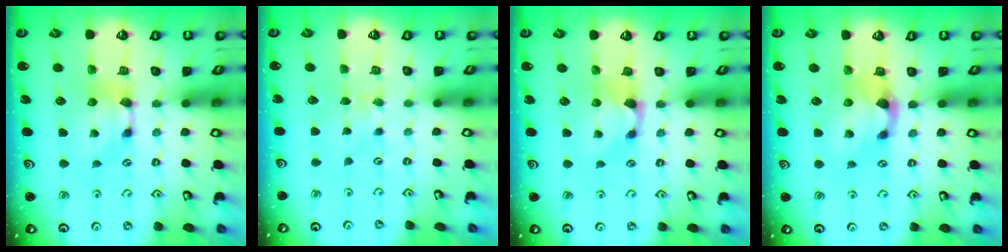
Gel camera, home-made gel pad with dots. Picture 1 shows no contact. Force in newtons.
{"total": 2.5, "press": 2.5, "slide": 0.5}
{"total": 0.9, "press": 0.5, "slide": 0.7}
{"total": 1.1, "press": 0.6, "slide": 0.9}